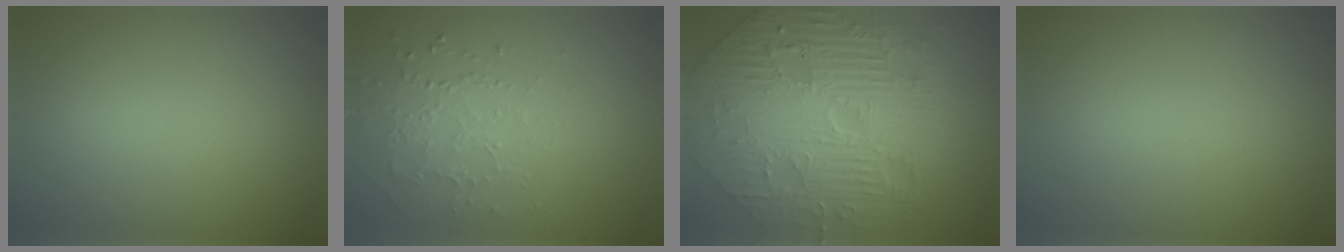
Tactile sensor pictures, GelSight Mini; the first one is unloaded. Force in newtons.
{"total": 1.5, "press": 1.2, "slide": 0.9}
{"total": 11.9, "press": 7.8, "slide": 9.0}
{"total": 0.0}